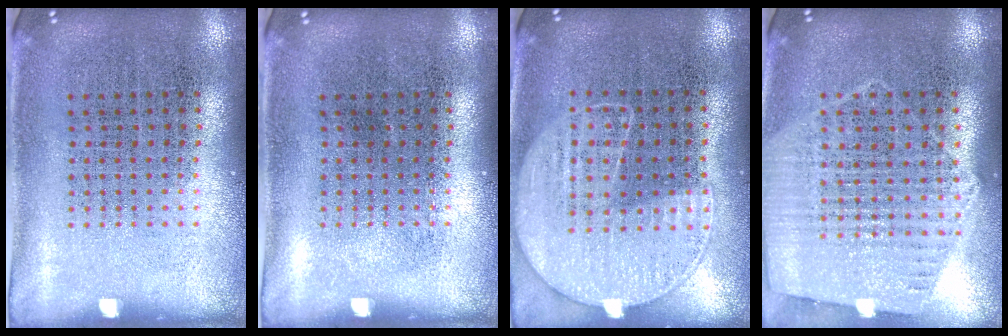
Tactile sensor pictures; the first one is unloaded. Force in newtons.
{"total": 0.0}
{"total": 1.1, "press": 1.0, "slide": 0.6}
{"total": 1.2, "press": 1.1, "slide": 0.3}